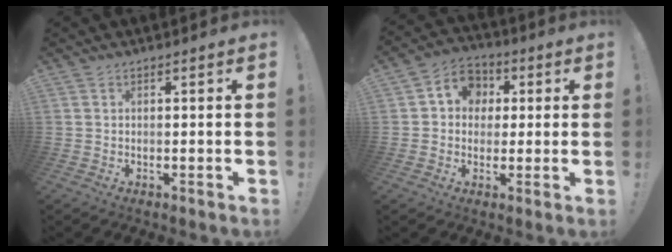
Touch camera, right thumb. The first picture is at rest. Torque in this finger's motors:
{"motor_torque": [0.80, 1.05, 0.04, -0.10, 0.15]}